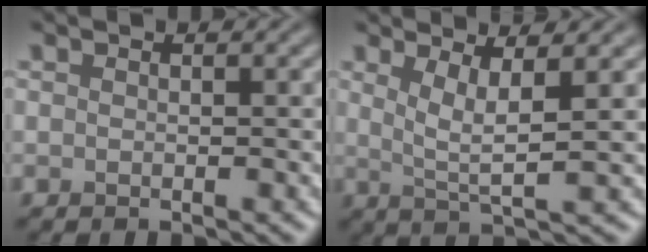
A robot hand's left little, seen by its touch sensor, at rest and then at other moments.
{"total": 3.7, "force": [1.3, 0.7, 3.3], "torque": [-0.060, -0.007, 0.027]}